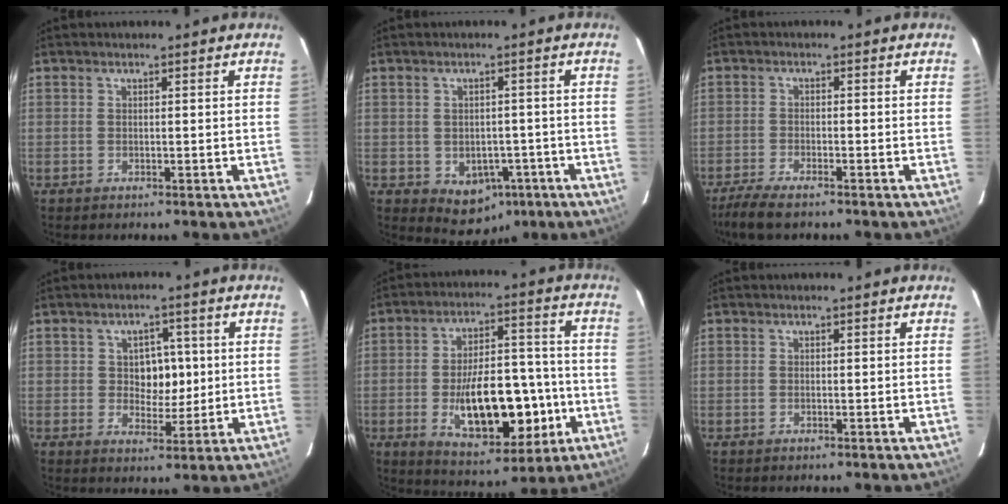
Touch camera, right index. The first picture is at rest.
{"total": 6.4, "force": [-2.5, 4.8, 3.3], "torque": [-0.039, 0.005, -0.023]}
{"total": 6.2, "force": [-4.9, 1.0, 3.5], "torque": [-0.065, -0.014, -0.083]}
{"total": 5.5, "force": [0.7, 3.7, 3.9], "torque": [-0.050, 0.010, 0.017]}
{"total": 16.6, "force": [-4.1, 7.1, 14.4], "torque": [-0.228, 0.015, -0.052]}
{"total": 0.0}